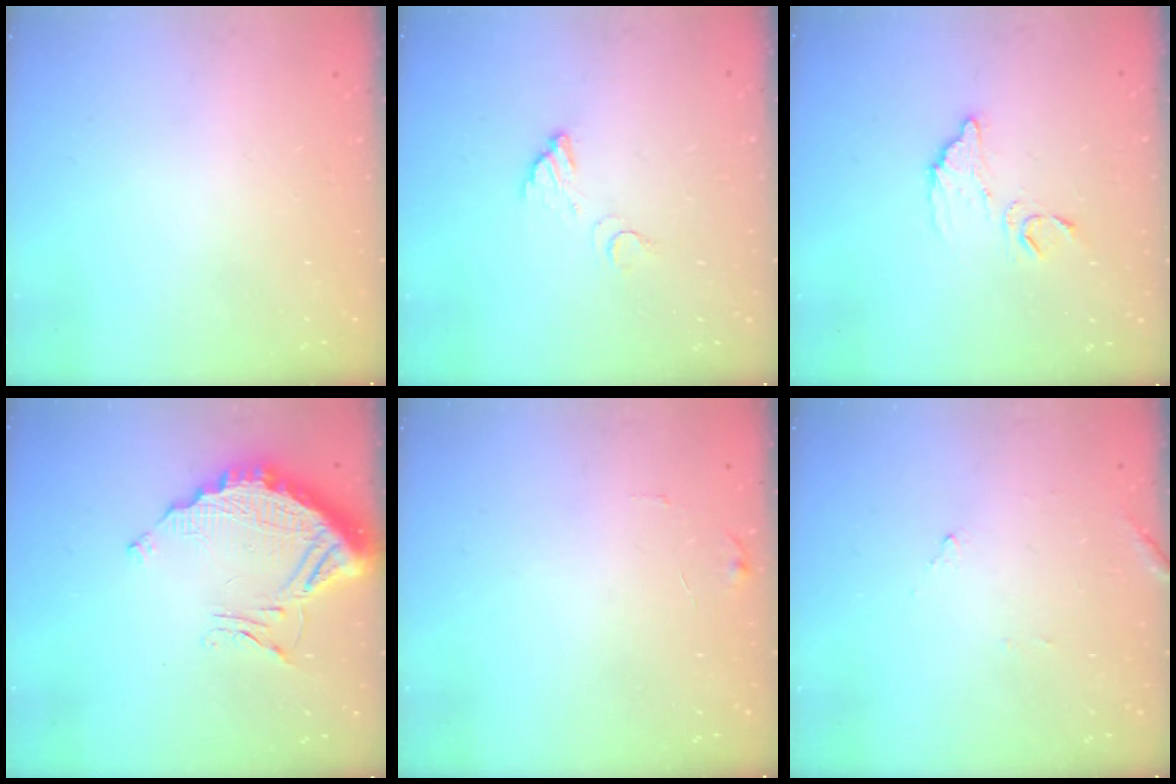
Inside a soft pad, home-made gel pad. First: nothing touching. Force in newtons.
{"total": 3.5, "press": 3.5, "slide": 0.2}
{"total": 10.1, "press": 10.1, "slide": 0.4}
{"total": 12.8, "press": 12.8, "slide": 0.8}
{"total": 4.6, "press": 4.6, "slide": 0.3}
{"total": 10.0, "press": 10.0, "slide": 0.6}